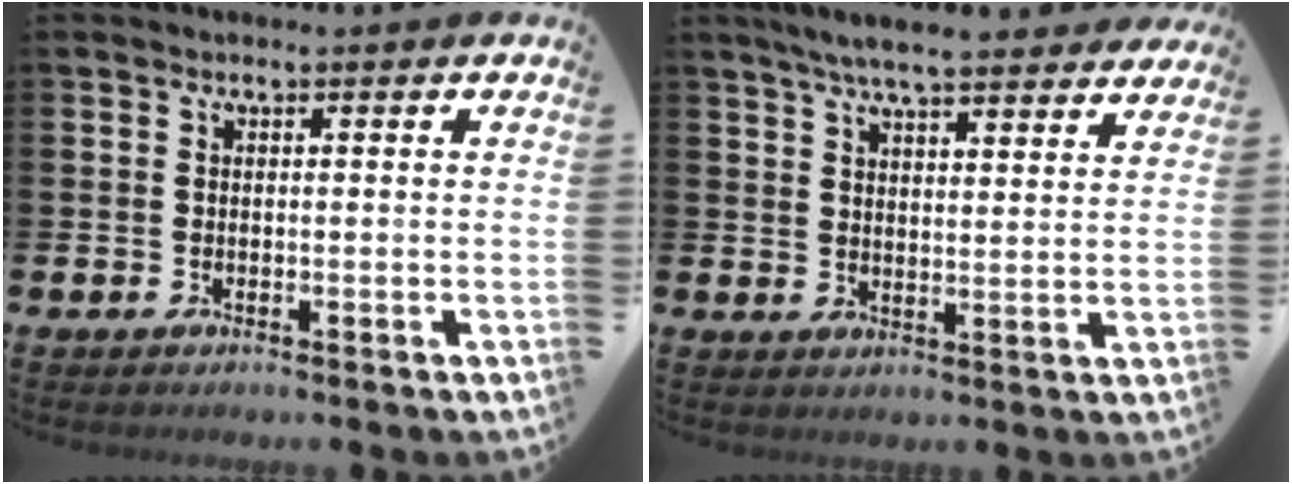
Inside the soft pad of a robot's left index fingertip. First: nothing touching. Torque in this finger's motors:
{"motor_torque": [1.11, -1.03, 0.73, 0.21]}